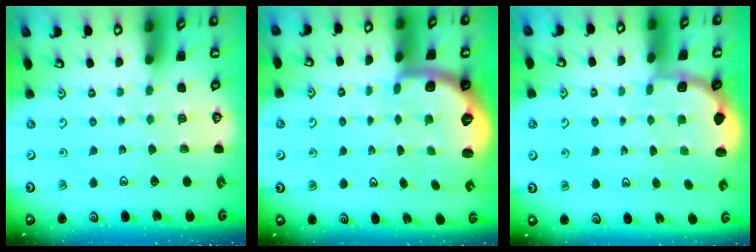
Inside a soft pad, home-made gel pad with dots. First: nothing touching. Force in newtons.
{"total": 1.8, "press": 1.8, "slide": 0.4}
{"total": 2.0, "press": 1.8, "slide": 0.7}